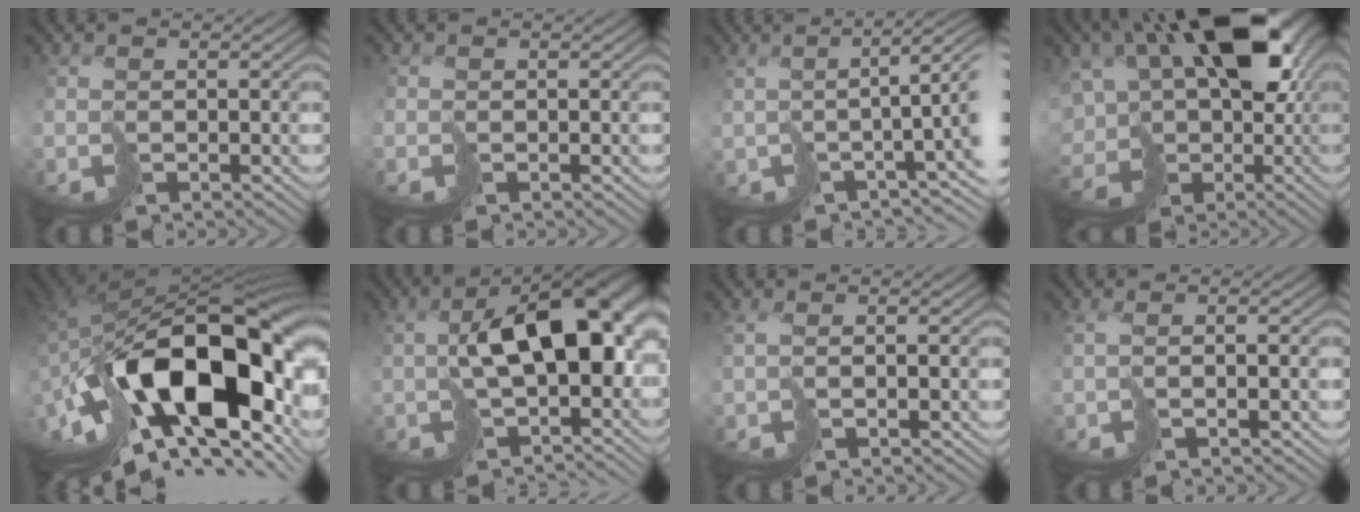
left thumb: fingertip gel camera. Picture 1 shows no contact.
{"total": 0.5, "force": [-0.2, 0.5, 0.1], "torque": [-0.002, 0.000, -0.006]}
{"total": 6.7, "force": [0.2, 0.3, 6.7], "torque": [-0.092, 0.006, 0.012]}
{"total": 18.0, "force": [0.8, 11.1, 14.2], "torque": [-0.253, -0.009, 0.047]}
{"total": 20.4, "force": [-4.6, 10.4, 16.9], "torque": [-0.310, -0.027, -0.045]}
{"total": 14.4, "force": [-0.7, 7.7, 12.1], "torque": [-0.181, -0.009, 0.013]}
{"total": 1.8, "force": [-0.1, 0.2, 1.8], "torque": [-0.045, 0.004, 0.004]}
{"total": 2.1, "force": [-0.2, 0.1, 2.1], "torque": [-0.049, 0.004, 0.003]}